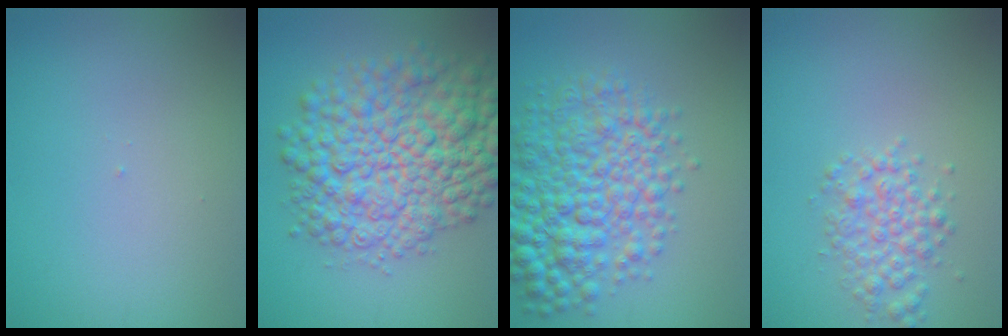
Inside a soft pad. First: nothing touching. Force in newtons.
{"total": 10.9, "press": 10.9, "slide": 0.2}
{"total": 8.1, "press": 8.1, "slide": 0.1}
{"total": 3.0, "press": 3.0, "slide": 0.1}